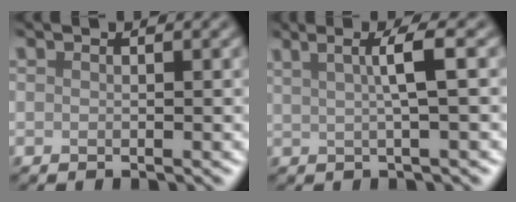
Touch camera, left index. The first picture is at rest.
{"total": 3.5, "force": [0.9, 0.7, 3.3], "torque": [-0.048, 0.006, 0.014]}